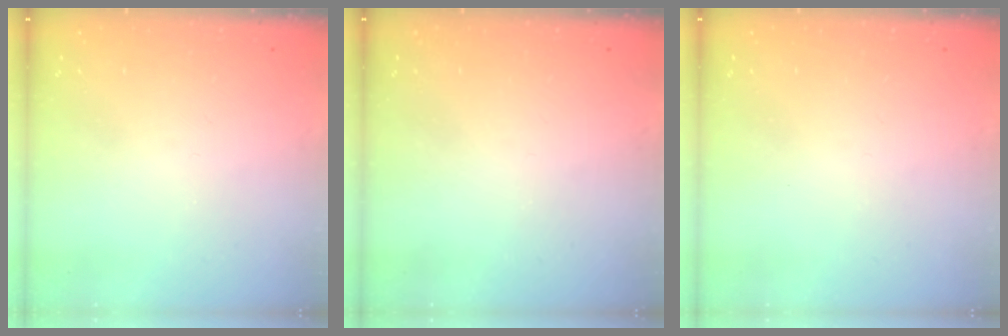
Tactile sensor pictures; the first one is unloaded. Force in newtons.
{"total": 0.0}
{"total": 0.0}